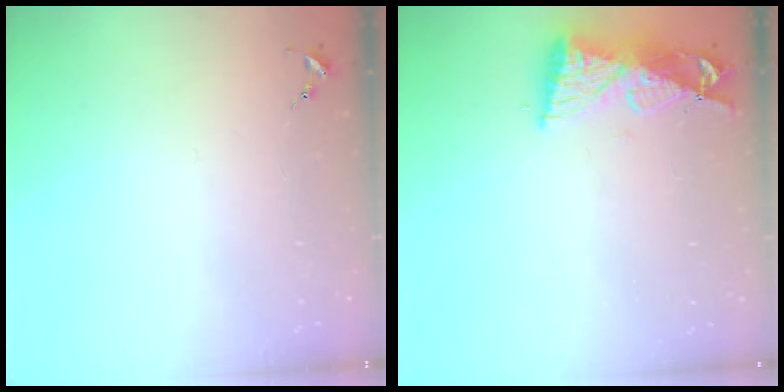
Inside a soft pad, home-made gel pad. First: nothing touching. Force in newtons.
{"total": 9.9, "press": 9.8, "slide": 1.0}